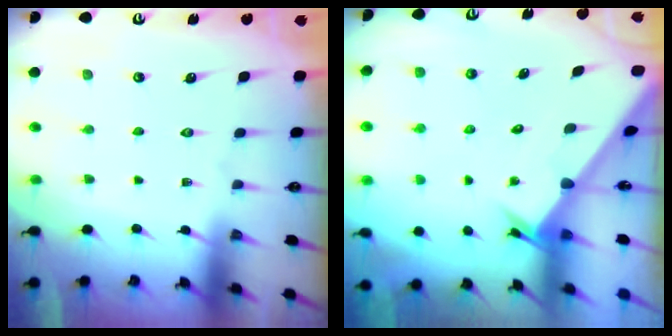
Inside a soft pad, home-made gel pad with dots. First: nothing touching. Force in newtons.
{"total": 2.5, "press": 2.5, "slide": 0.2}